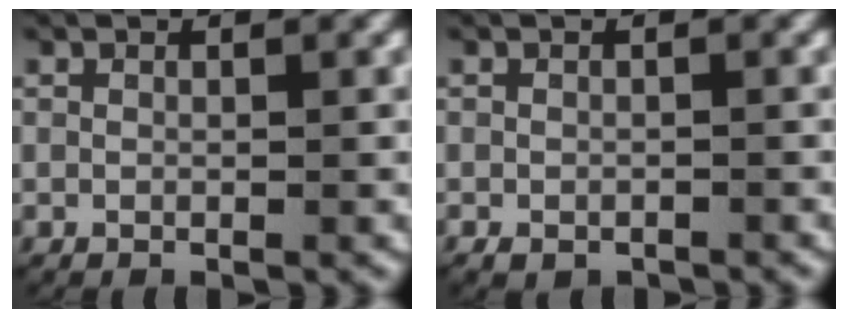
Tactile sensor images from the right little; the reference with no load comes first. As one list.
[{"total": 1.3, "force": [-1.0, 0.7, 0.4], "torque": [-0.011, -0.008, -0.012]}]